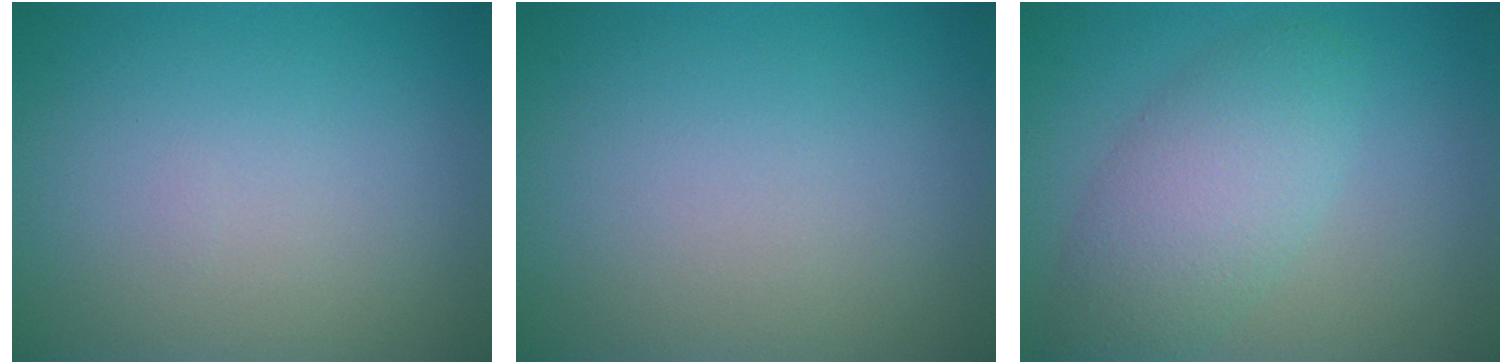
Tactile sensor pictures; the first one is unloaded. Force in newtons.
{"total": 0.0}
{"total": 5.1, "press": 5.1, "slide": 0.1}